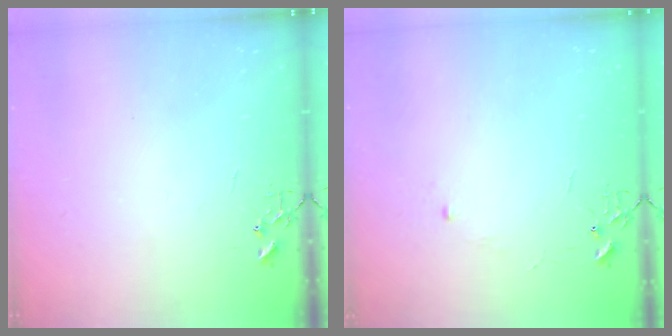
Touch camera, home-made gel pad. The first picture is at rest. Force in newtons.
{"total": 4.4, "press": 4.4, "slide": 0.6}